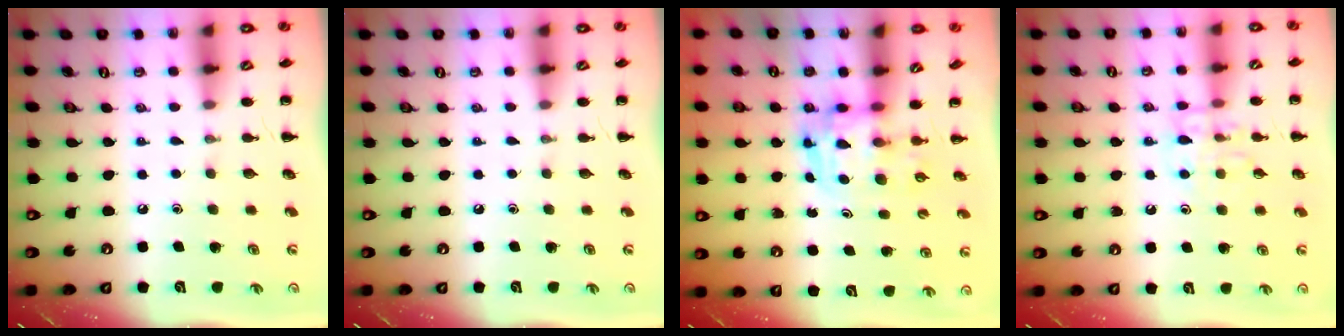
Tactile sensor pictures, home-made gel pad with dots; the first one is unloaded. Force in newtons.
{"total": 0.0}
{"total": 3.4, "press": 3.4, "slide": 0.6}
{"total": 9.5, "press": 9.5, "slide": 0.5}